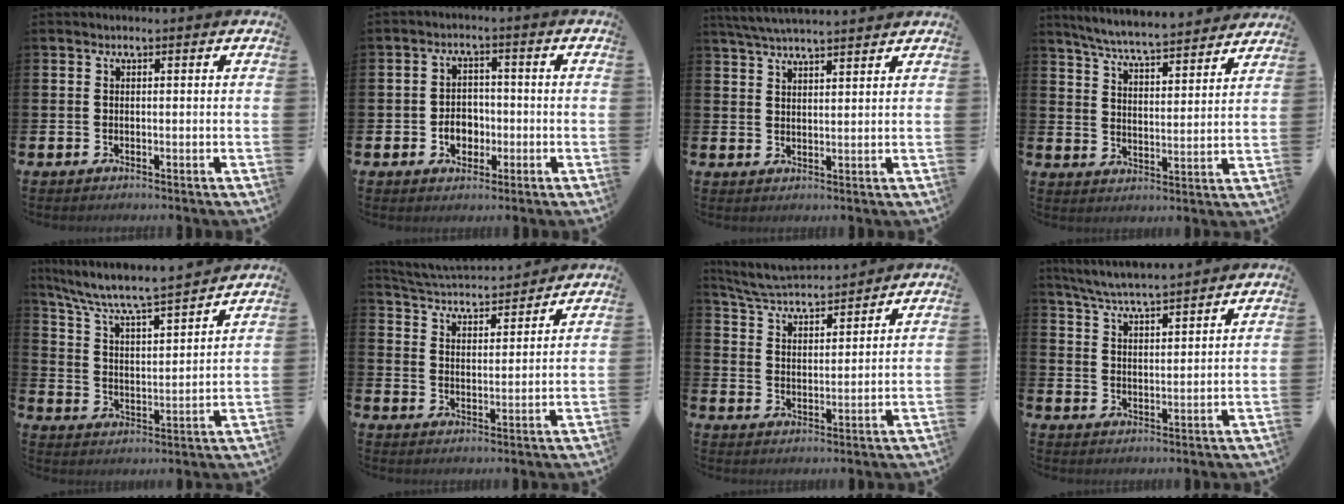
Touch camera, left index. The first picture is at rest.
{"total": 3.8, "force": [-1.1, 3.0, 2.1], "torque": [-0.021, -0.005, -0.030]}
{"total": 4.6, "force": [4.4, 0.1, 1.2], "torque": [-0.038, -0.013, 0.082]}
{"total": 6.6, "force": [6.4, 0.0, 1.6], "torque": [-0.057, -0.047, 0.110]}
{"total": 7.3, "force": [6.8, 0.5, 2.7], "torque": [-0.084, -0.054, 0.112]}
{"total": 4.4, "force": [4.3, 0.6, 0.1], "torque": [-0.022, -0.040, 0.070]}
{"total": 5.6, "force": [5.5, 0.4, 0.9], "torque": [-0.037, -0.037, 0.095]}
{"total": 6.1, "force": [5.9, -0.1, 1.4], "torque": [-0.048, -0.035, 0.105]}